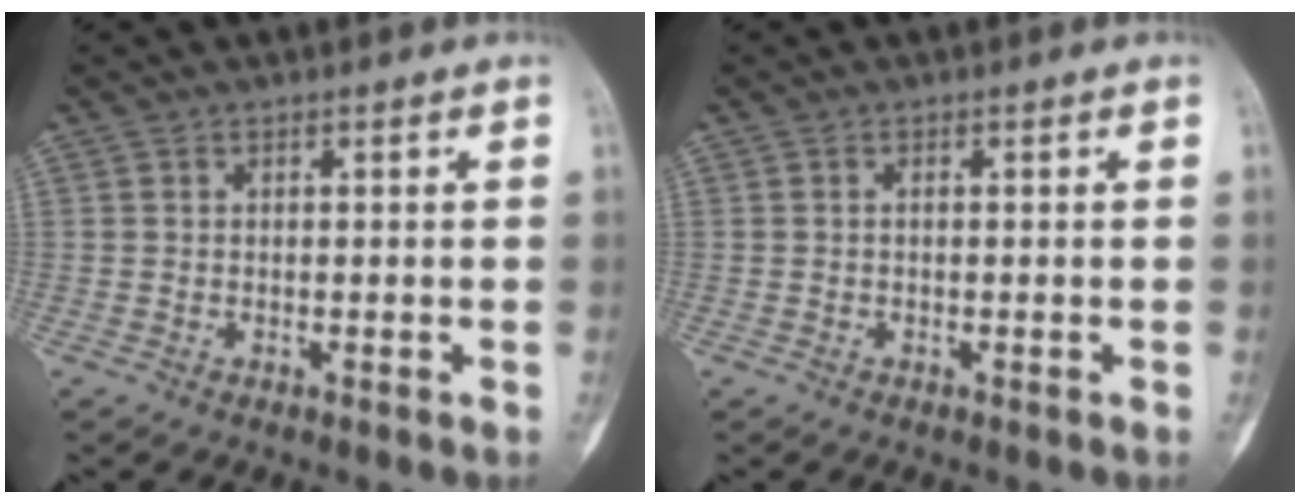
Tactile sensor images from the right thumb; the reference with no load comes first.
{"total": 0.0}